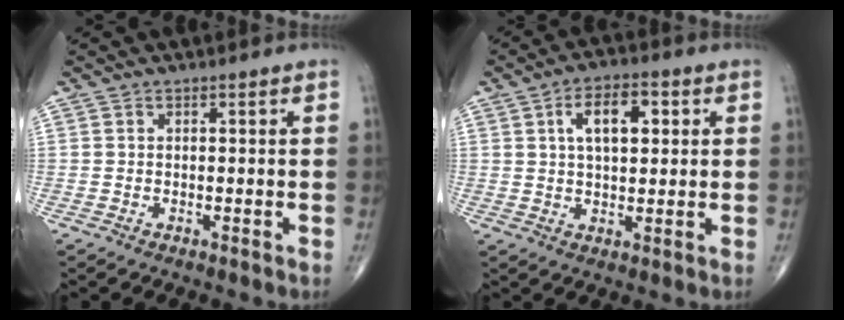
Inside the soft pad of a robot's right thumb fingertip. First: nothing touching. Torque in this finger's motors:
{"motor_torque": [0.33, 2.36, 1.03, 0.25, 0.30]}